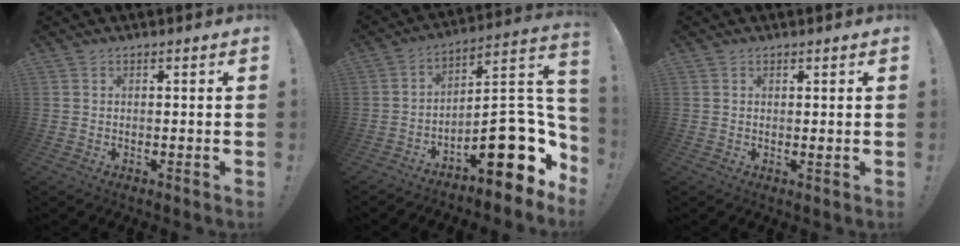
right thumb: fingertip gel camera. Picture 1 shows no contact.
{"total": 22.1, "force": [-7.4, 9.1, 18.8], "torque": [-0.245, 0.027, -0.110]}
{"total": 0.5, "force": [0.2, 0.1, 0.5], "torque": [-0.001, -0.003, 0.002]}